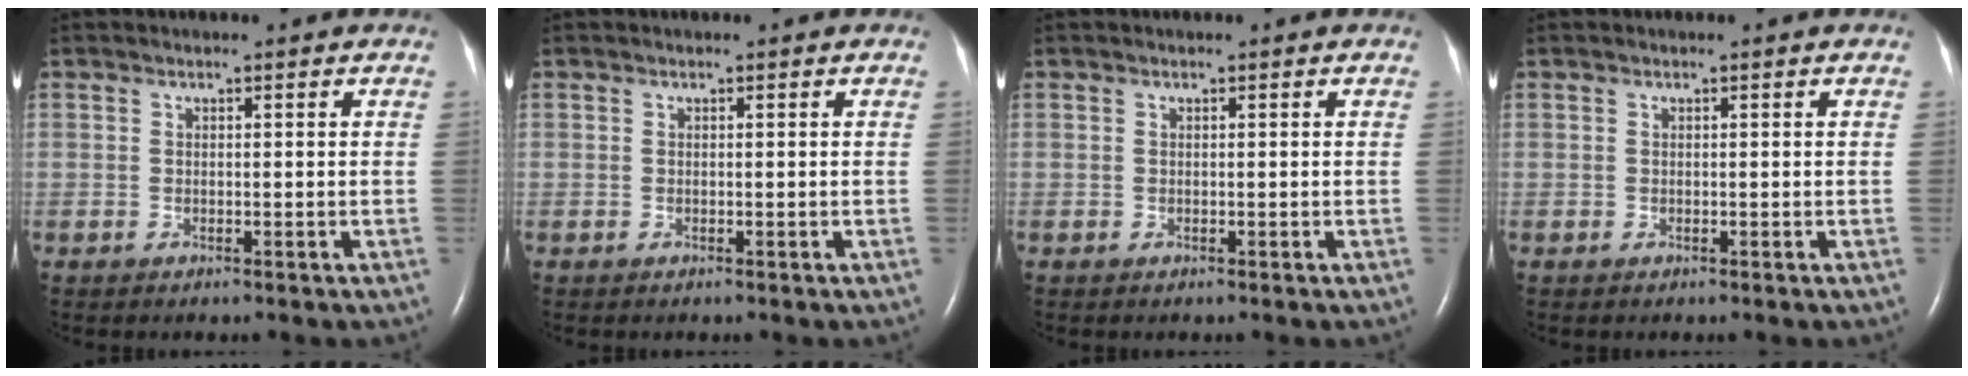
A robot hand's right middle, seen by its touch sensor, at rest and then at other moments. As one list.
[{"total": 0.0}, {"total": 0.0}, {"total": 0.0}]